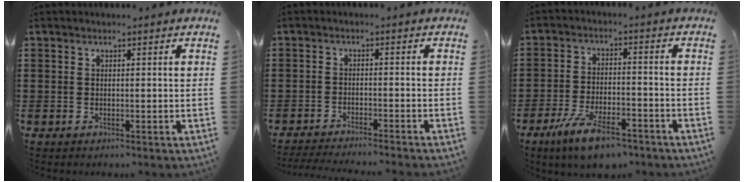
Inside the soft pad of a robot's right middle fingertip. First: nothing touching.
{"total": 2.7, "force": [-2.5, -0.4, 0.7], "torque": [-0.011, -0.001, -0.051]}
{"total": 7.7, "force": [-5.6, 2.1, 4.9], "torque": [-0.109, -0.003, -0.105]}